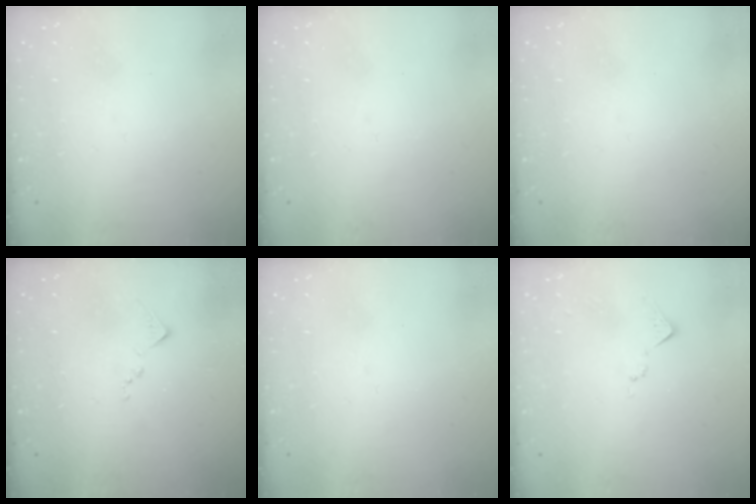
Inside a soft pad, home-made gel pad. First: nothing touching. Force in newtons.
{"total": 0.0}
{"total": 0.0}
{"total": 7.2, "press": 7.2, "slide": 0.7}
{"total": 0.0}
{"total": 7.3, "press": 7.2, "slide": 0.8}